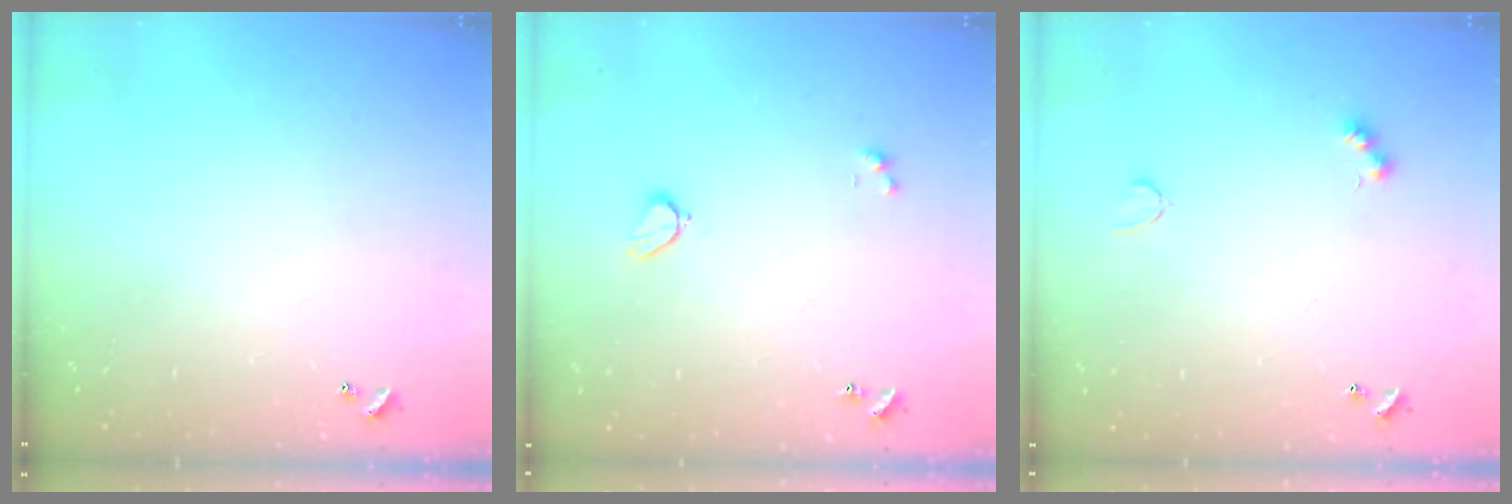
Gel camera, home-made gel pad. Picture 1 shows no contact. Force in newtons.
{"total": 2.0, "press": 1.9, "slide": 0.6}
{"total": 4.1, "press": 4.1, "slide": 0.6}